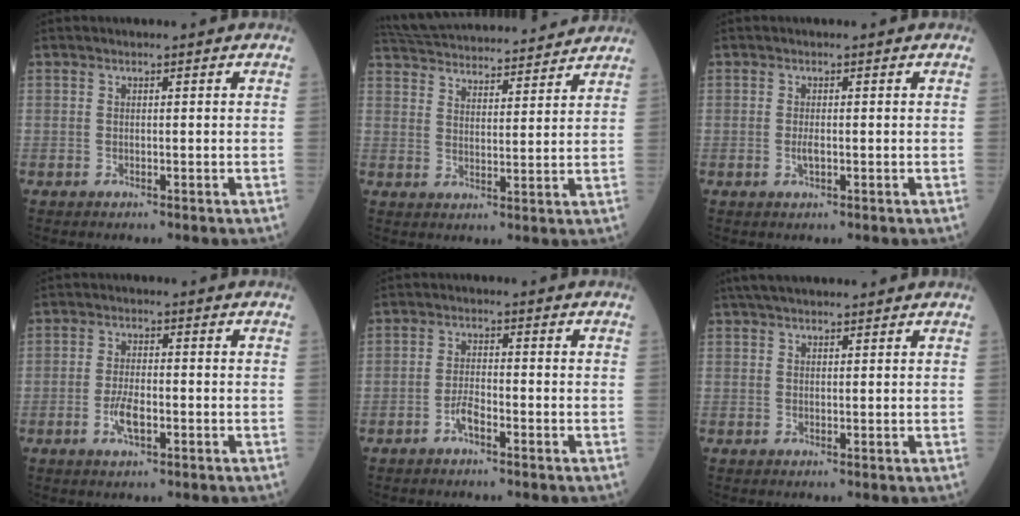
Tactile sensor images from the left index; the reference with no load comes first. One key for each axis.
{"total": 21.0, "fx": 19.7, "fy": 2.9, "fz": 6.7, "tx": -0.121, "ty": 0.030, "tz": 0.288}
{"total": 1.2, "fx": -0.2, "fy": 0.4, "fz": 1.2, "tx": -0.023, "ty": -0.001, "tz": -0.003}
{"total": 3.9, "fx": -1.5, "fy": 1.2, "fz": 3.4, "tx": -0.069, "ty": 0.001, "tz": -0.027}
{"total": 2.5, "fx": -1.6, "fy": 0.6, "fz": 1.8, "tx": -0.034, "ty": 0.002, "tz": -0.033}
{"total": 7.3, "fx": 6.3, "fy": 1.5, "fz": 3.4, "tx": -0.053, "ty": 0.040, "tz": 0.100}